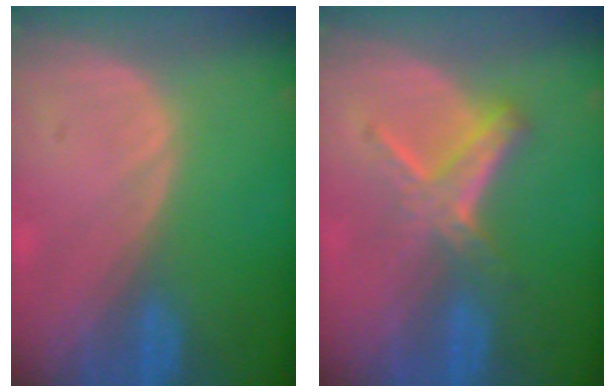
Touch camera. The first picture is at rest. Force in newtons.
{"total": 6.1, "press": 5.2, "slide": 3.2}